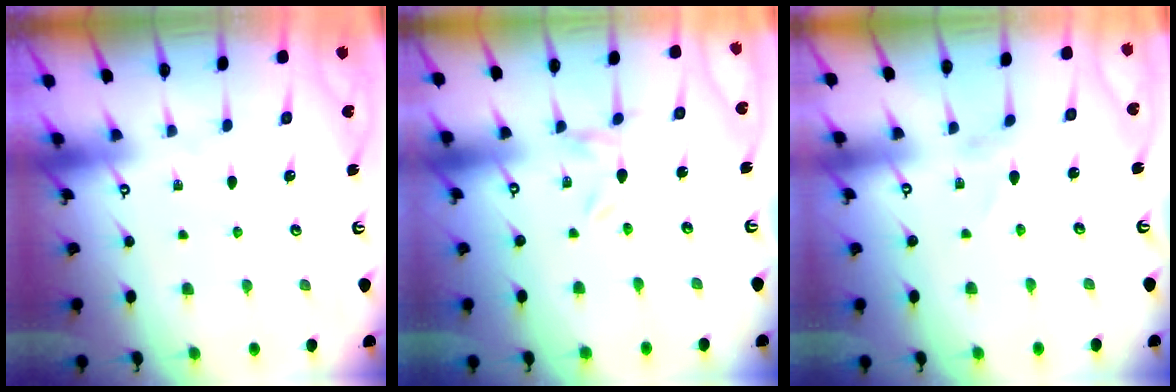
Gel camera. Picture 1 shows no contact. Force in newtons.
{"total": 0.0}
{"total": 0.8, "press": 0.8, "slide": 0.1}